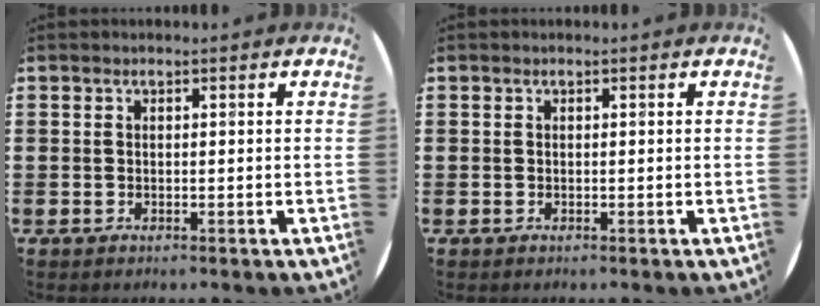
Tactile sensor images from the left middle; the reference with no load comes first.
{"total": 0.0}